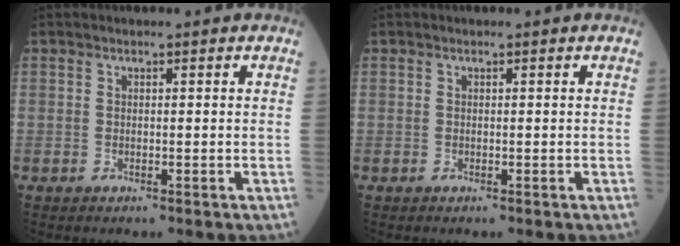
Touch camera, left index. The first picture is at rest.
{"total": 0.0}